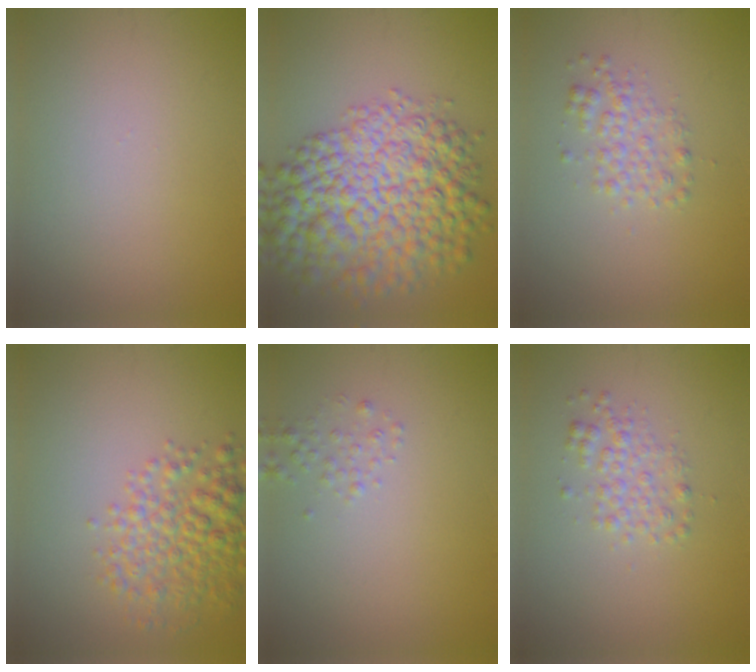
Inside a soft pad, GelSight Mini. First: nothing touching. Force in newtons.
{"total": 11.3, "press": 11.3, "slide": 0.3}
{"total": 2.2, "press": 2.2, "slide": 0.0}
{"total": 5.0, "press": 5.0, "slide": 0.2}
{"total": 1.2, "press": 1.2, "slide": 0.1}
{"total": 2.2, "press": 2.2, "slide": 0.0}